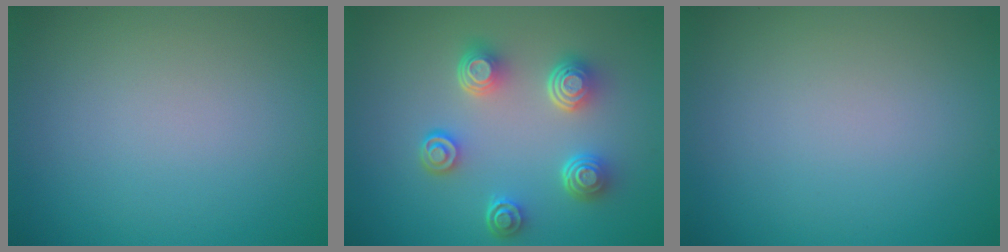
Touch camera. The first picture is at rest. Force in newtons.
{"total": 5.0, "press": 3.6, "slide": 3.5}
{"total": 0.0}